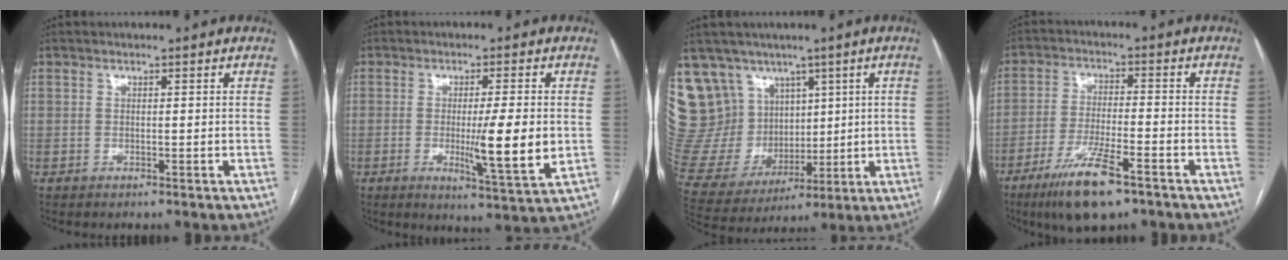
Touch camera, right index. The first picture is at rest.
{"total": 9.3, "force": [-0.9, 0.2, 9.3], "torque": [-0.146, -0.023, -0.016]}
{"total": 17.1, "force": [10.0, 12.8, 5.1], "torque": [-0.121, 0.058, 0.218]}
{"total": 10.4, "force": [-6.5, 1.8, 7.9], "torque": [-0.156, -0.022, -0.111]}